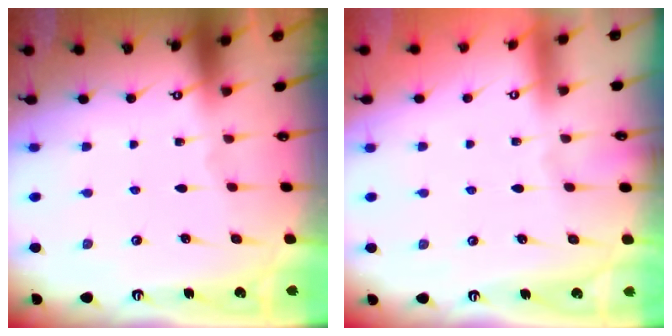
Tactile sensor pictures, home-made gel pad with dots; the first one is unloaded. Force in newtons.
{"total": 3.9, "press": 3.9, "slide": 0.1}